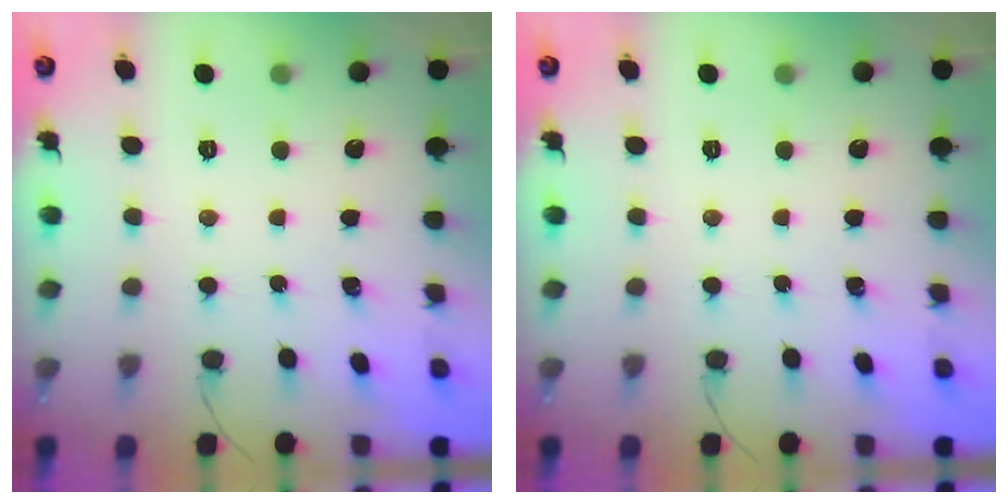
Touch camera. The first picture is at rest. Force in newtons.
{"total": 0.0}